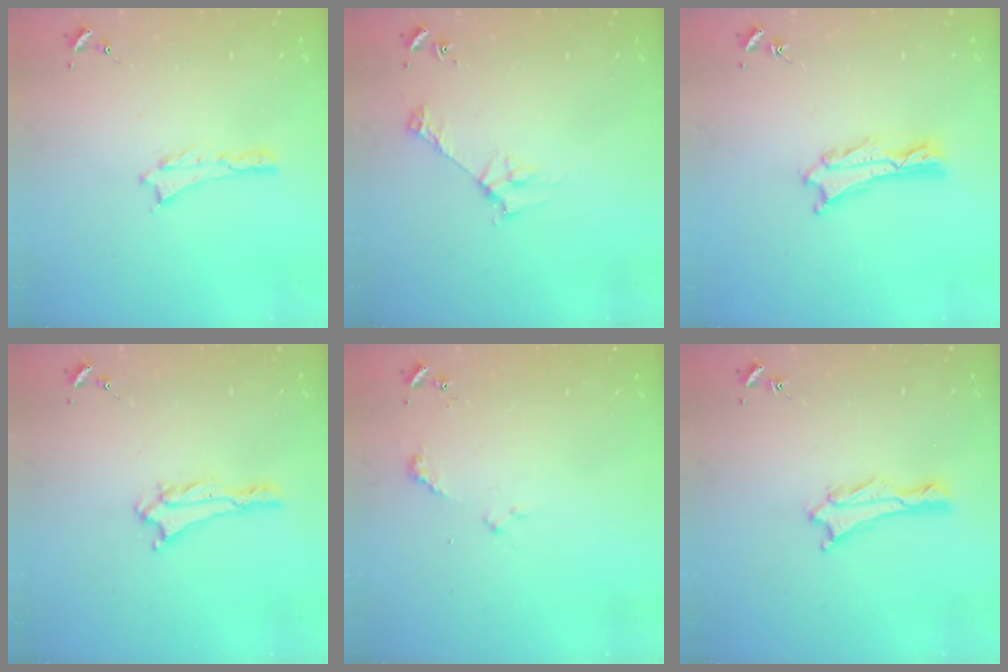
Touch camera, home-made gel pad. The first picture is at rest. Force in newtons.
{"total": 2.8, "press": 2.8, "slide": 0.3}
{"total": 1.2, "press": 1.2, "slide": 0.2}
{"total": 1.0, "press": 1.0, "slide": 0.1}
{"total": 2.4, "press": 2.3, "slide": 0.3}
{"total": 1.9, "press": 1.9, "slide": 0.1}